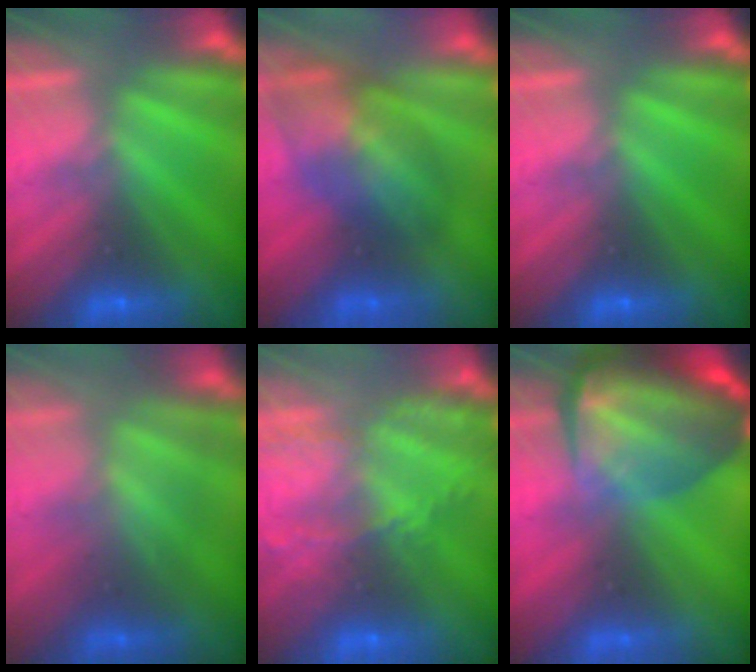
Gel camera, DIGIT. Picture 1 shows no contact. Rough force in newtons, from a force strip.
{"total": 7.3}
{"total": 0.0}
{"total": 3.7}
{"total": 8.3}
{"total": 7.8}